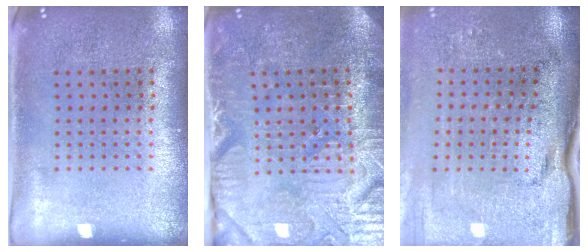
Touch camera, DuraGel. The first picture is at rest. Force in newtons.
{"total": 4.0, "press": 3.9, "slide": 0.8}
{"total": 4.5, "press": 3.7, "slide": 2.5}